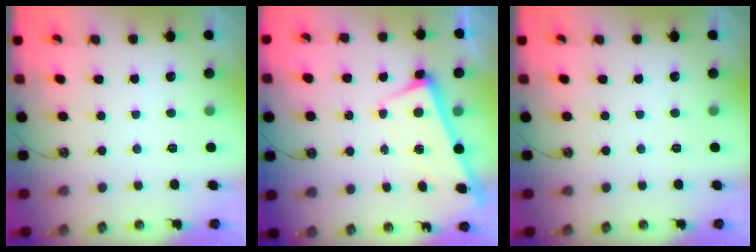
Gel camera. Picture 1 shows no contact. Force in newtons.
{"total": 2.8, "press": 2.7, "slide": 0.4}
{"total": 0.0}